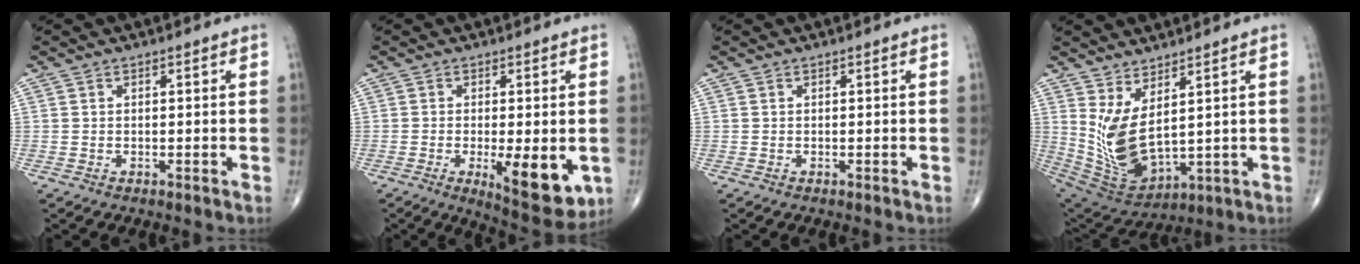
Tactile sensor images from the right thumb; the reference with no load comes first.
{"total": 10.9, "force": [-2.7, 3.8, 9.9], "torque": [-0.131, -0.021, -0.031]}
{"total": 0.0}
{"total": 12.0, "force": [3.3, 5.1, 10.4], "torque": [-0.201, -0.042, 0.089]}